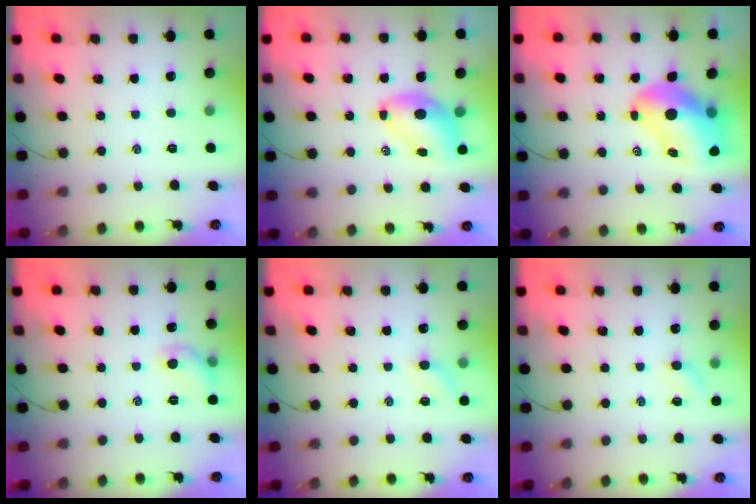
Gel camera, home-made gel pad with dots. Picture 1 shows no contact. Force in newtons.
{"total": 7.3, "press": 7.2, "slide": 1.2}
{"total": 13.7, "press": 13.1, "slide": 4.0}
{"total": 6.6, "press": 6.5, "slide": 1.2}
{"total": 5.2, "press": 5.1, "slide": 0.9}
{"total": 3.6, "press": 3.4, "slide": 1.2}